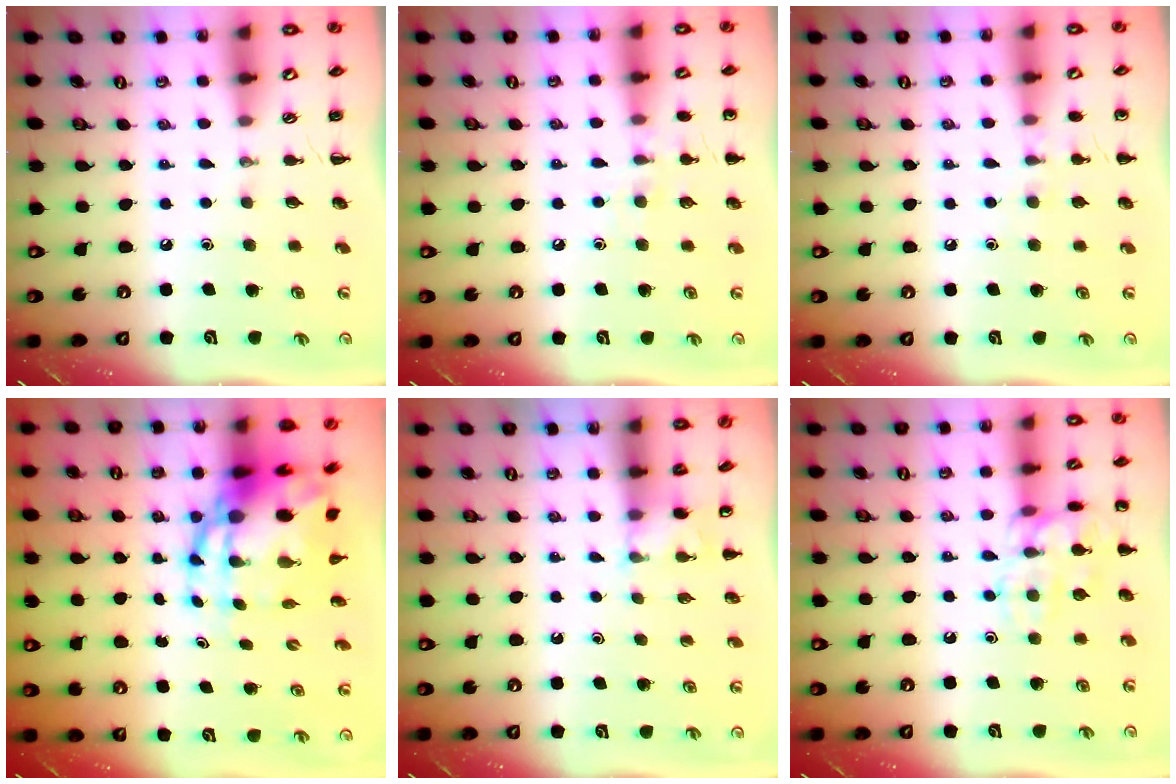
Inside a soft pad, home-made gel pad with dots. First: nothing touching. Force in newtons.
{"total": 7.6, "press": 7.3, "slide": 2.0}
{"total": 5.9, "press": 5.7, "slide": 1.4}
{"total": 11.0, "press": 10.7, "slide": 2.8}
{"total": 3.1, "press": 3.0, "slide": 1.0}
{"total": 13.3, "press": 13.3, "slide": 0.4}